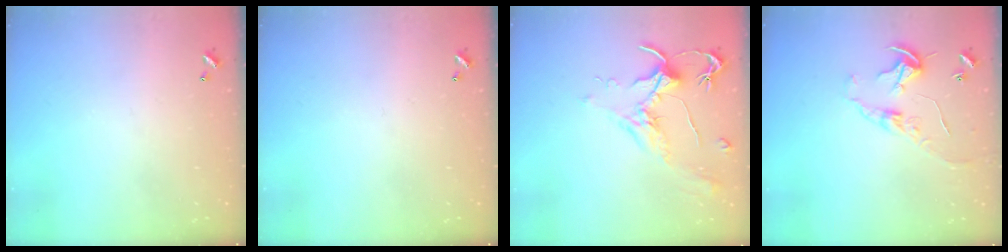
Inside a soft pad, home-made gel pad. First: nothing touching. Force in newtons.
{"total": 0.0}
{"total": 1.9, "press": 1.7, "slide": 0.8}
{"total": 8.1, "press": 8.0, "slide": 0.6}